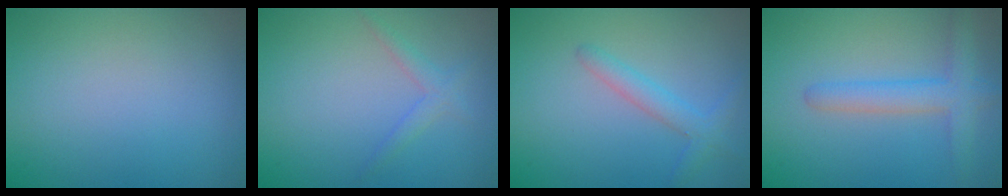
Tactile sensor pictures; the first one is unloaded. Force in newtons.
{"total": 1.5, "press": 1.5, "slide": 0.1}
{"total": 2.2, "press": 2.2, "slide": 0.1}
{"total": 3.4, "press": 3.4, "slide": 0.2}